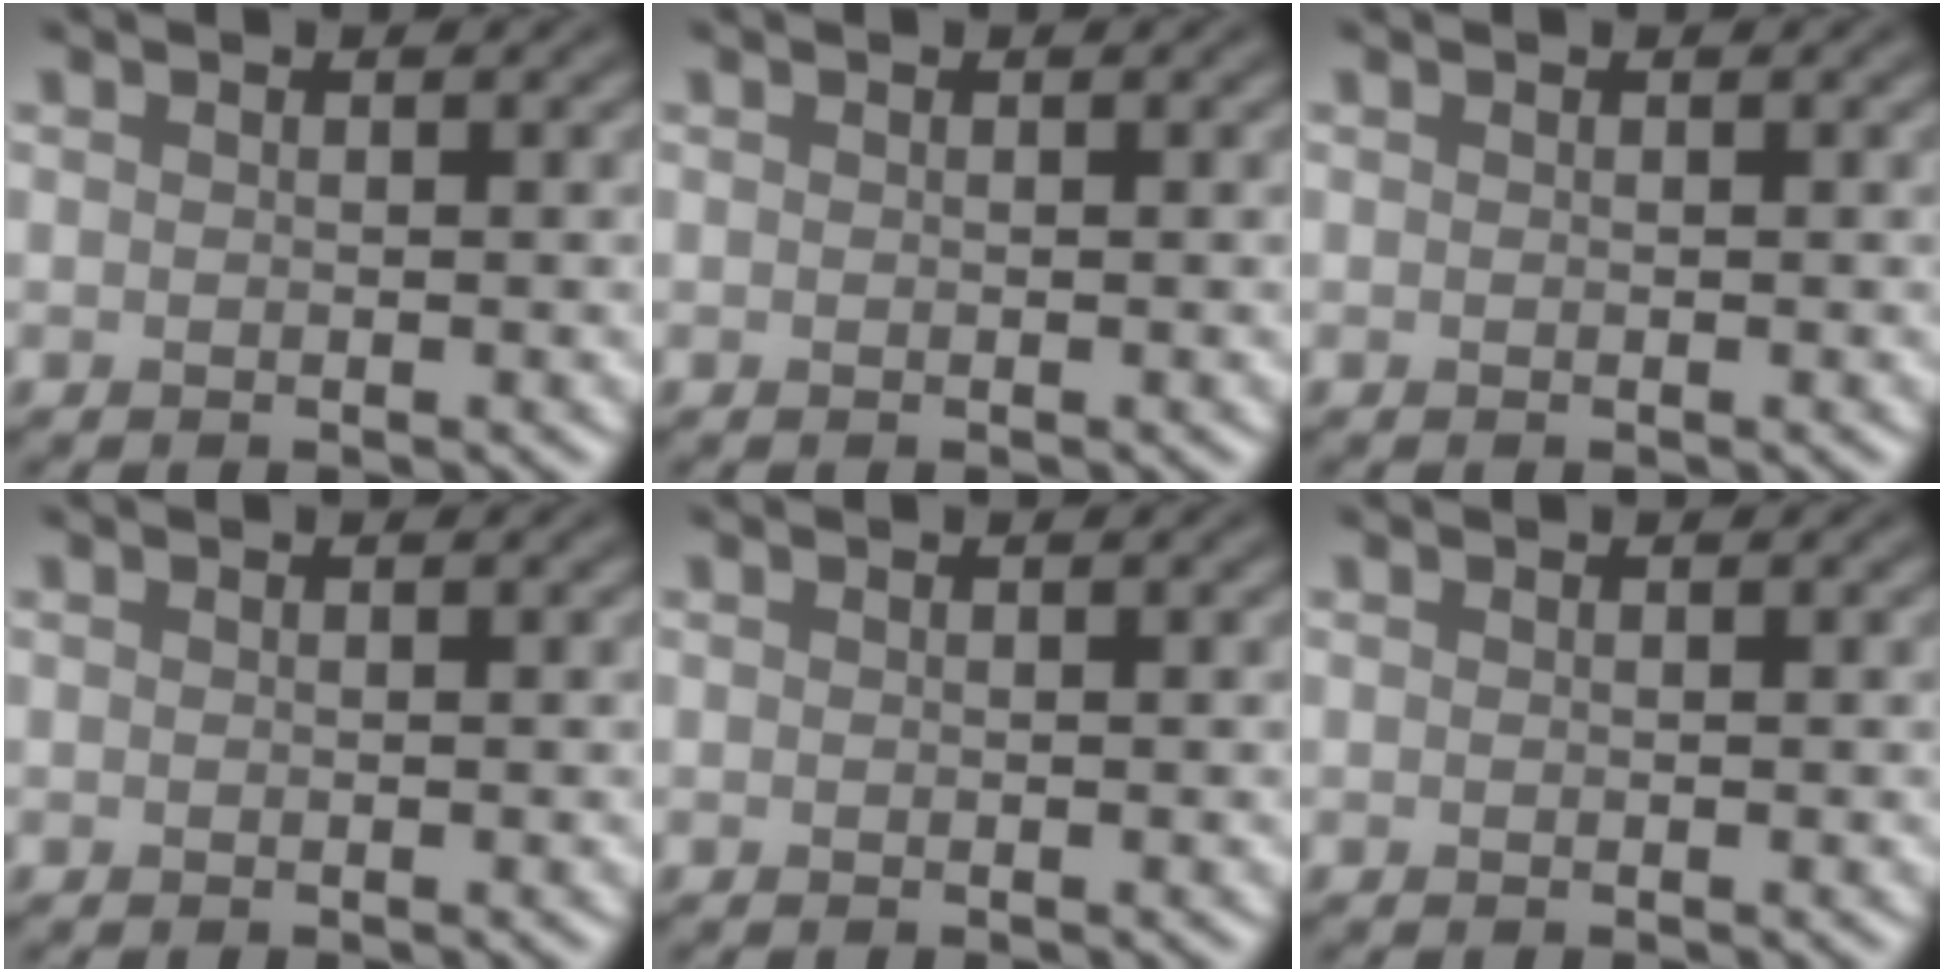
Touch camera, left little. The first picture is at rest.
{"total": 0.0}
{"total": 0.0}
{"total": 0.0}
{"total": 0.0}
{"total": 0.0}